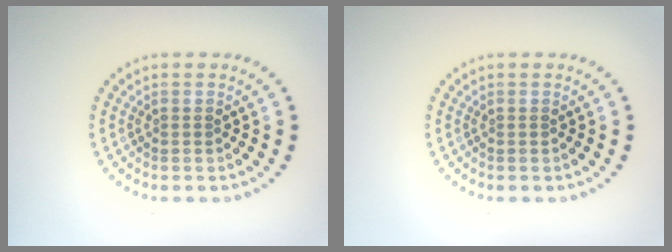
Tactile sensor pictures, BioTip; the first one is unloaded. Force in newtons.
{"total": 0.0}